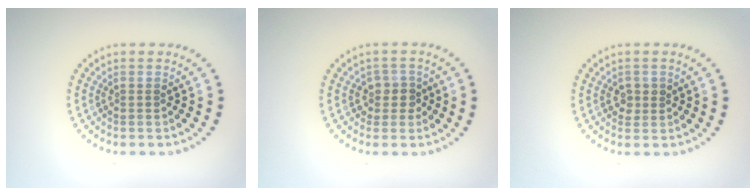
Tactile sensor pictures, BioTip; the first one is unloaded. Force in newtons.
{"total": 1.8, "press": 1.6, "slide": 0.9}
{"total": 1.3, "press": 1.3, "slide": 0.2}